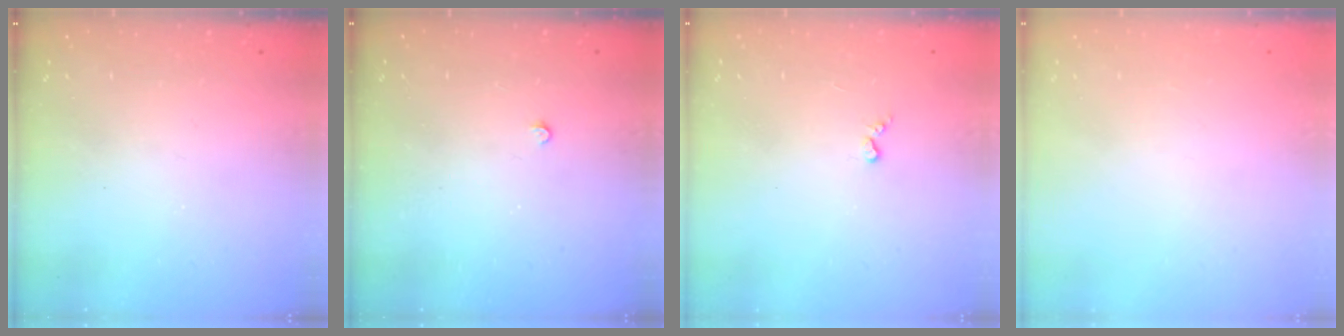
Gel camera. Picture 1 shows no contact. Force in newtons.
{"total": 2.3, "press": 2.3, "slide": 0.4}
{"total": 2.4, "press": 2.4, "slide": 0.4}
{"total": 0.0}